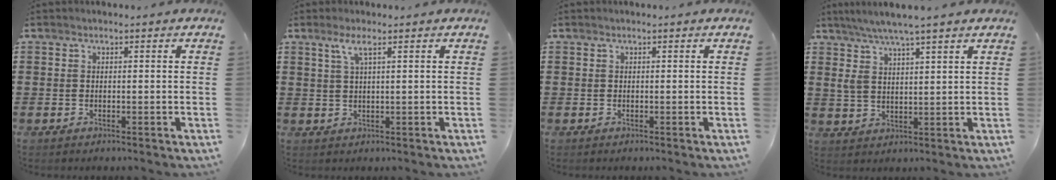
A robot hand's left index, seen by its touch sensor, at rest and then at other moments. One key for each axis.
{"total": 2.6, "fx": 1.2, "fy": 0.2, "fz": 2.3, "tx": -0.051, "ty": 0.001, "tz": 0.021}
{"total": 0.0}
{"total": 5.7, "fx": 4.1, "fy": 0.8, "fz": 3.9, "tx": -0.084, "ty": -0.004, "tz": 0.073}